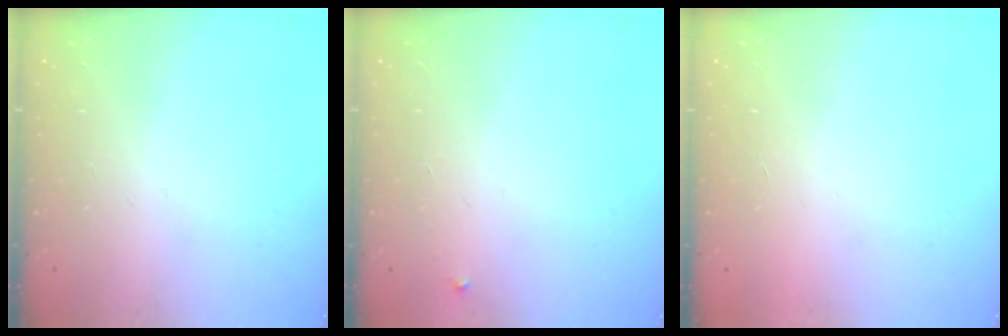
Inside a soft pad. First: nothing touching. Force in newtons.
{"total": 2.1, "press": 2.1, "slide": 0.1}
{"total": 1.7, "press": 1.7, "slide": 0.1}